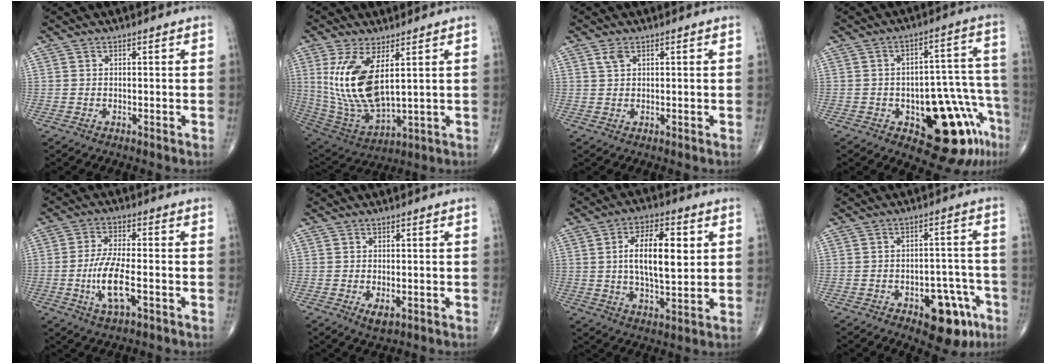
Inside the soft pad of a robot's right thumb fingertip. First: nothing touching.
{"total": 15.7, "force": [4.0, 6.7, 13.6], "torque": [-0.275, -0.029, 0.100]}
{"total": 1.8, "force": [1.0, 0.9, 1.2], "torque": [-0.024, 0.003, 0.023]}
{"total": 17.1, "force": [-8.0, 7.0, 13.4], "torque": [-0.118, 0.067, -0.092]}
{"total": 9.0, "force": [-2.5, 3.0, 8.1], "torque": [-0.165, 0.008, -0.045]}
{"total": 2.6, "force": [-0.8, 1.3, 2.1], "torque": [-0.034, -0.005, -0.011]}
{"total": 12.9, "force": [2.4, 5.5, 11.4], "torque": [-0.184, -0.004, 0.042]}
{"total": 11.4, "force": [-5.6, 5.8, 8.0], "torque": [-0.066, 0.043, -0.068]}